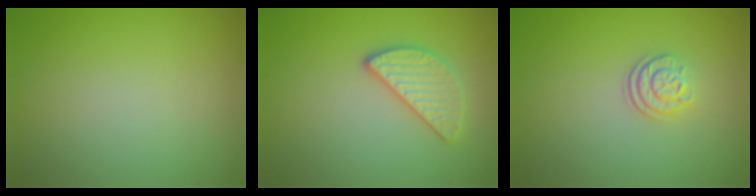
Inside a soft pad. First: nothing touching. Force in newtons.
{"total": 2.8, "press": 2.6, "slide": 0.9}
{"total": 2.3, "press": 1.7, "slide": 1.6}